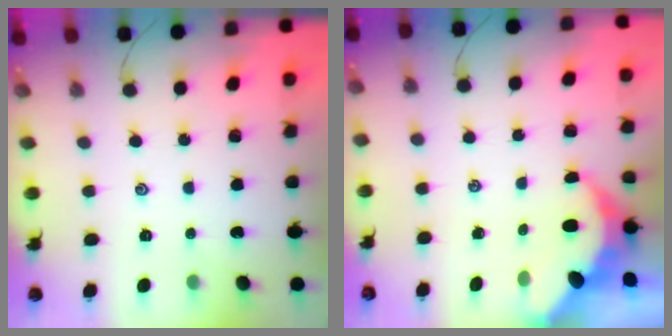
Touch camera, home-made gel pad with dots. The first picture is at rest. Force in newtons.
{"total": 6.5, "press": 6.4, "slide": 0.9}